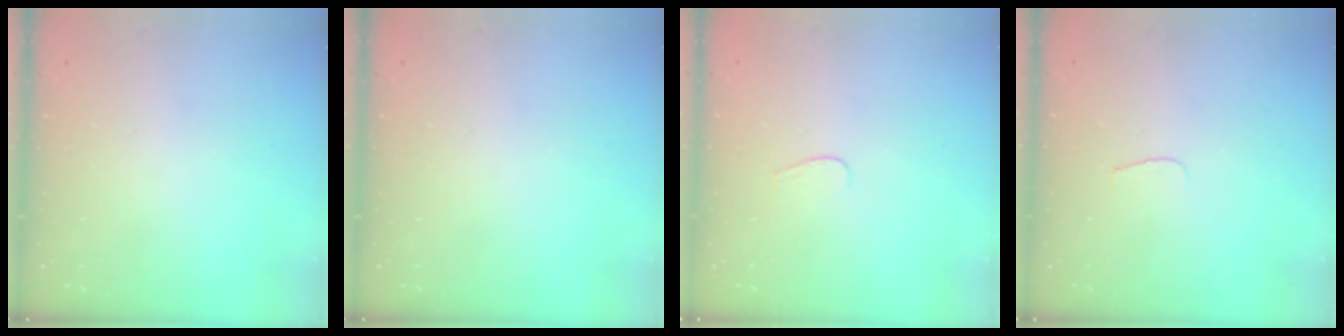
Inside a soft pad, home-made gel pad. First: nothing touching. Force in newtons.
{"total": 0.0}
{"total": 3.5, "press": 3.5, "slide": 0.3}
{"total": 3.4, "press": 3.4, "slide": 0.3}